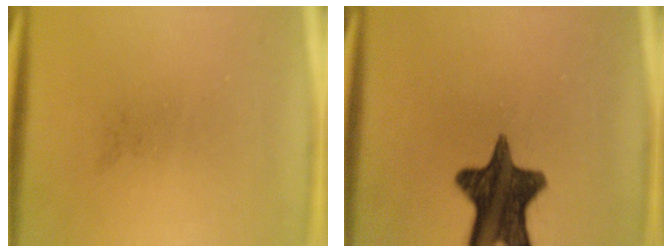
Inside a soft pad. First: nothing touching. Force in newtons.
{"total": 13.8}